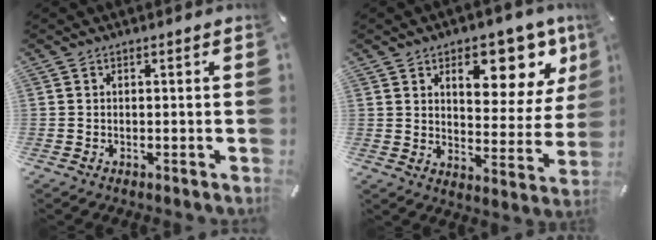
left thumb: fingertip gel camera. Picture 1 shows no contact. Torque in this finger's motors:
{"motor_torque": [2.69, 2.32, 1.40, -1.37, 0.34]}